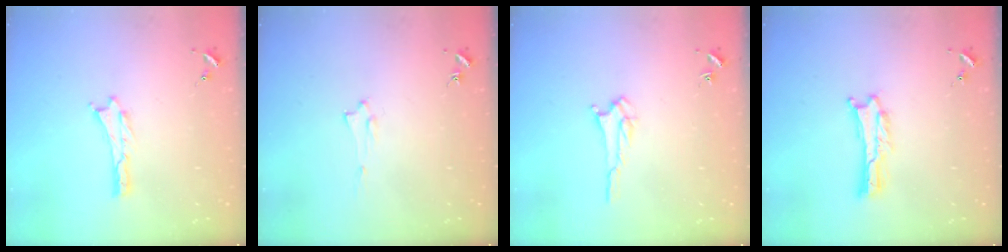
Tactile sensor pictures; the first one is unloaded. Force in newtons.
{"total": 1.4, "press": 1.4, "slide": 0.2}
{"total": 2.6, "press": 2.6, "slide": 0.4}
{"total": 0.5, "press": 0.5, "slide": 0.1}